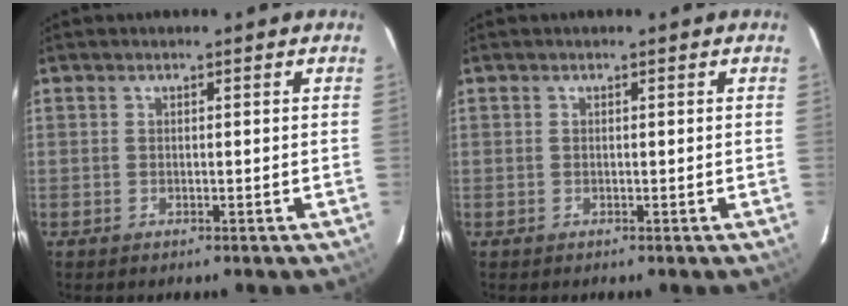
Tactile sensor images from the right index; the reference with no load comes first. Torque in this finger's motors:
{"motor_torque": [0.00, 0.00, 0.00, 0.00]}